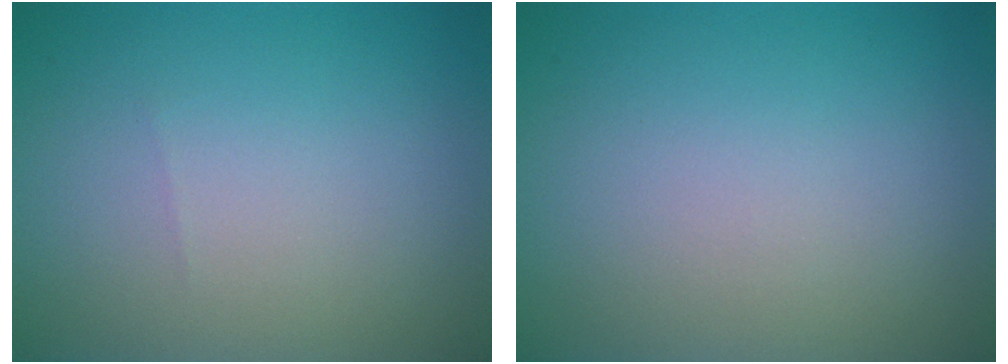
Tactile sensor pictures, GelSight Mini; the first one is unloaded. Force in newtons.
{"total": 0.0}